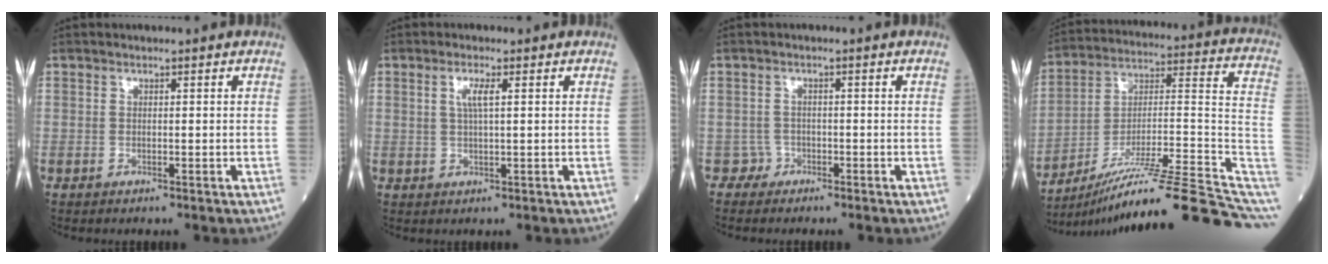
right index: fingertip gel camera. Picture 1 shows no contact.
{"total": 2.6, "force": [0.9, 0.1, 2.5], "torque": [-0.054, 0.002, 0.018]}
{"total": 1.4, "force": [-1.0, 0.7, -0.7], "torque": [0.018, 0.004, -0.018]}
{"total": 24.8, "force": [-18.2, 0.3, 16.8], "torque": [-0.175, 0.032, -0.286]}